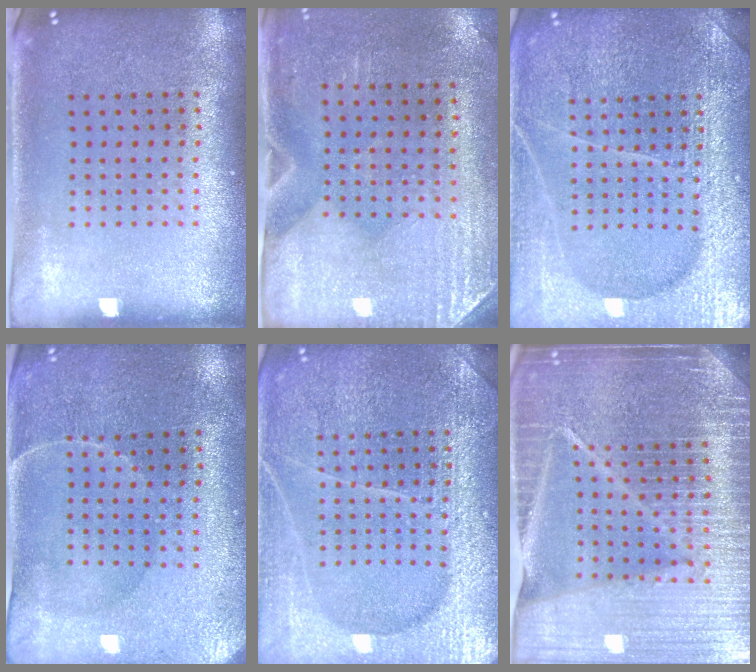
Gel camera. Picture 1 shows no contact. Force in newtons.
{"total": 3.0, "press": 2.5, "slide": 1.5}
{"total": 6.4, "press": 6.4, "slide": 0.8}
{"total": 0.6, "press": 0.4, "slide": 0.5}
{"total": 5.5, "press": 5.5, "slide": 0.5}
{"total": 6.6, "press": 5.7, "slide": 3.4}